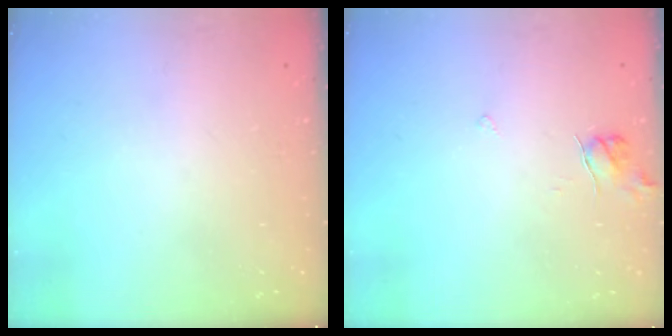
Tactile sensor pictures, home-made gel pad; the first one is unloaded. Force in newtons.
{"total": 4.6, "press": 4.6, "slide": 0.5}